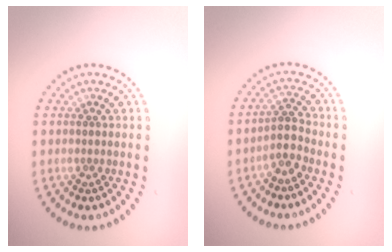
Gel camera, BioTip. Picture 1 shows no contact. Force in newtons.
{"total": 2.2, "press": 1.7, "slide": 1.4}